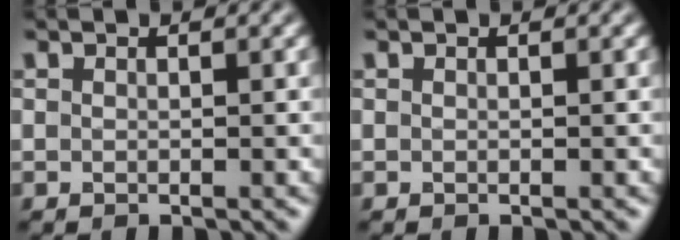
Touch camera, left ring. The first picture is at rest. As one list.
[{"total": 0.0}]